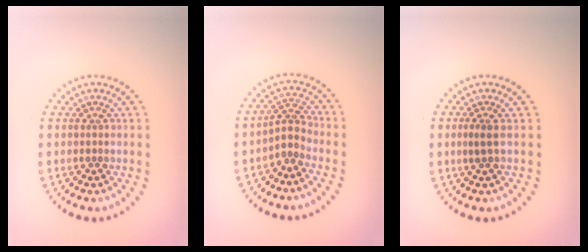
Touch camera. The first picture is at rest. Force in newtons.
{"total": 2.1, "press": 1.6, "slide": 1.4}
{"total": 1.3, "press": 1.1, "slide": 0.8}